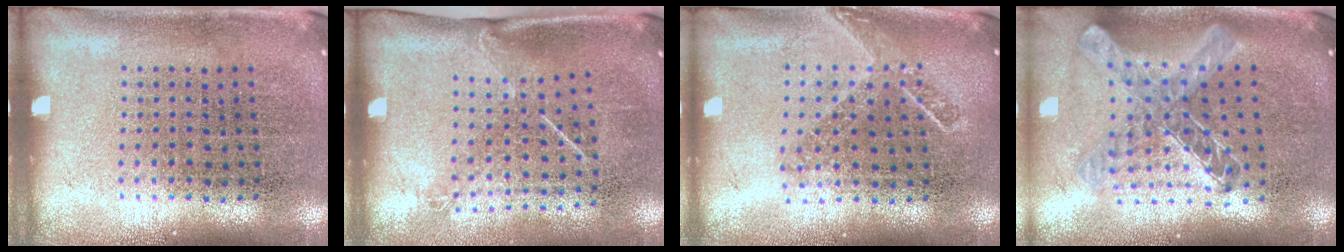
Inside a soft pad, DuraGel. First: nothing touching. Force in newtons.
{"total": 1.5, "press": 1.0, "slide": 1.1}
{"total": 1.6, "press": 1.2, "slide": 1.1}
{"total": 1.2, "press": 1.1, "slide": 0.5}